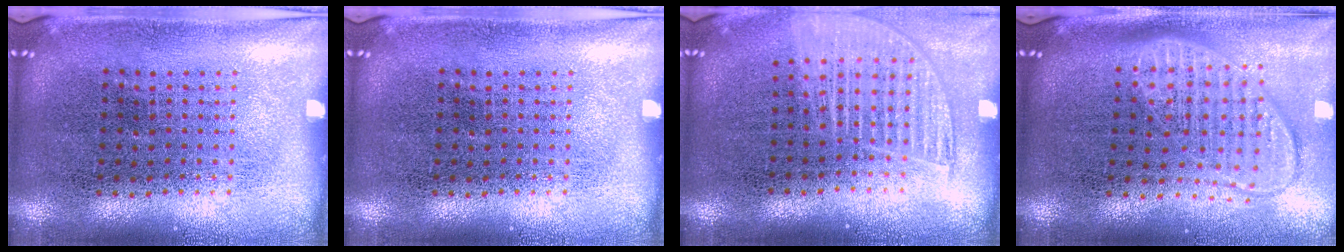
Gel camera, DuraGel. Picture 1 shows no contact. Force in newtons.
{"total": 0.0}
{"total": 1.4, "press": 1.3, "slide": 0.5}
{"total": 1.9, "press": 1.5, "slide": 1.1}